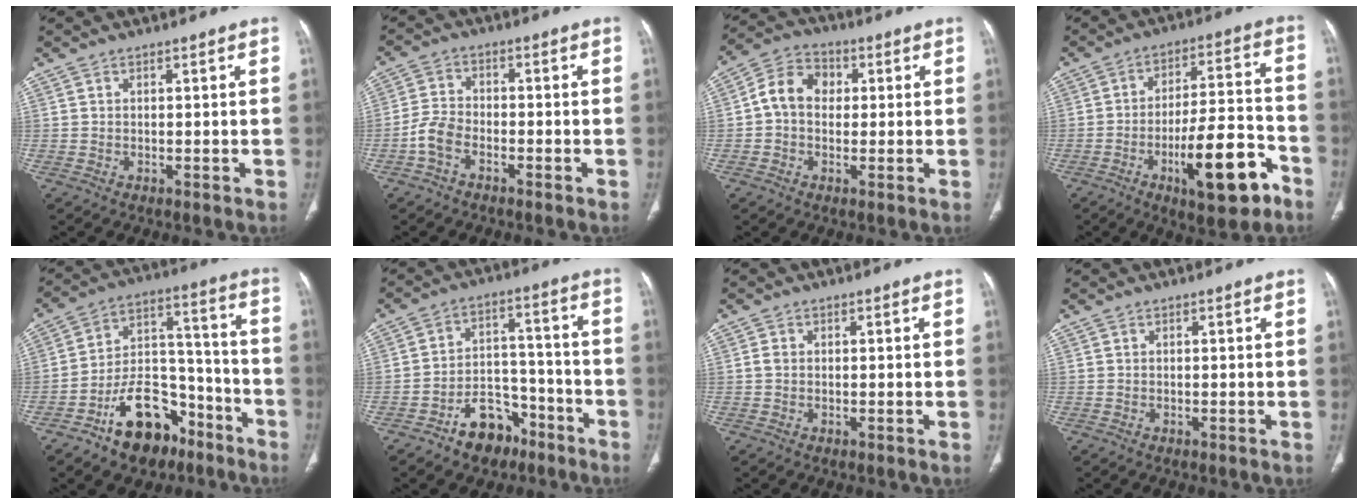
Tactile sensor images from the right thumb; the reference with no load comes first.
{"total": 4.8, "force": [-2.5, 2.8, 3.0], "torque": [-0.060, 0.019, -0.056]}
{"total": 8.2, "force": [0.6, 6.5, 5.0], "torque": [-0.072, 0.022, -0.001]}
{"total": 16.0, "force": [-7.7, 5.2, 13.0], "torque": [-0.186, 0.048, -0.112]}
{"total": 16.4, "force": [-9.9, 9.8, 8.7], "torque": [-0.096, 0.091, -0.160]}
{"total": 10.2, "force": [-6.6, 6.4, 4.3], "torque": [-0.030, 0.068, -0.106]}
{"total": 1.2, "force": [0.0, 0.9, 0.7], "torque": [-0.014, 0.001, 0.000]}
{"total": 0.0}